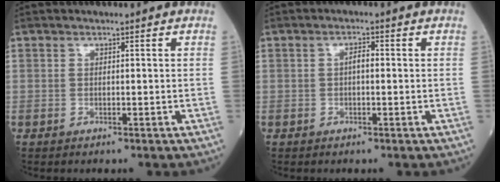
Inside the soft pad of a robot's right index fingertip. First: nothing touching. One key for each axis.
{"total": 1.5, "fx": 0.0, "fy": 0.5, "fz": 1.5, "tx": -0.023, "ty": 0.005, "tz": -0.003}